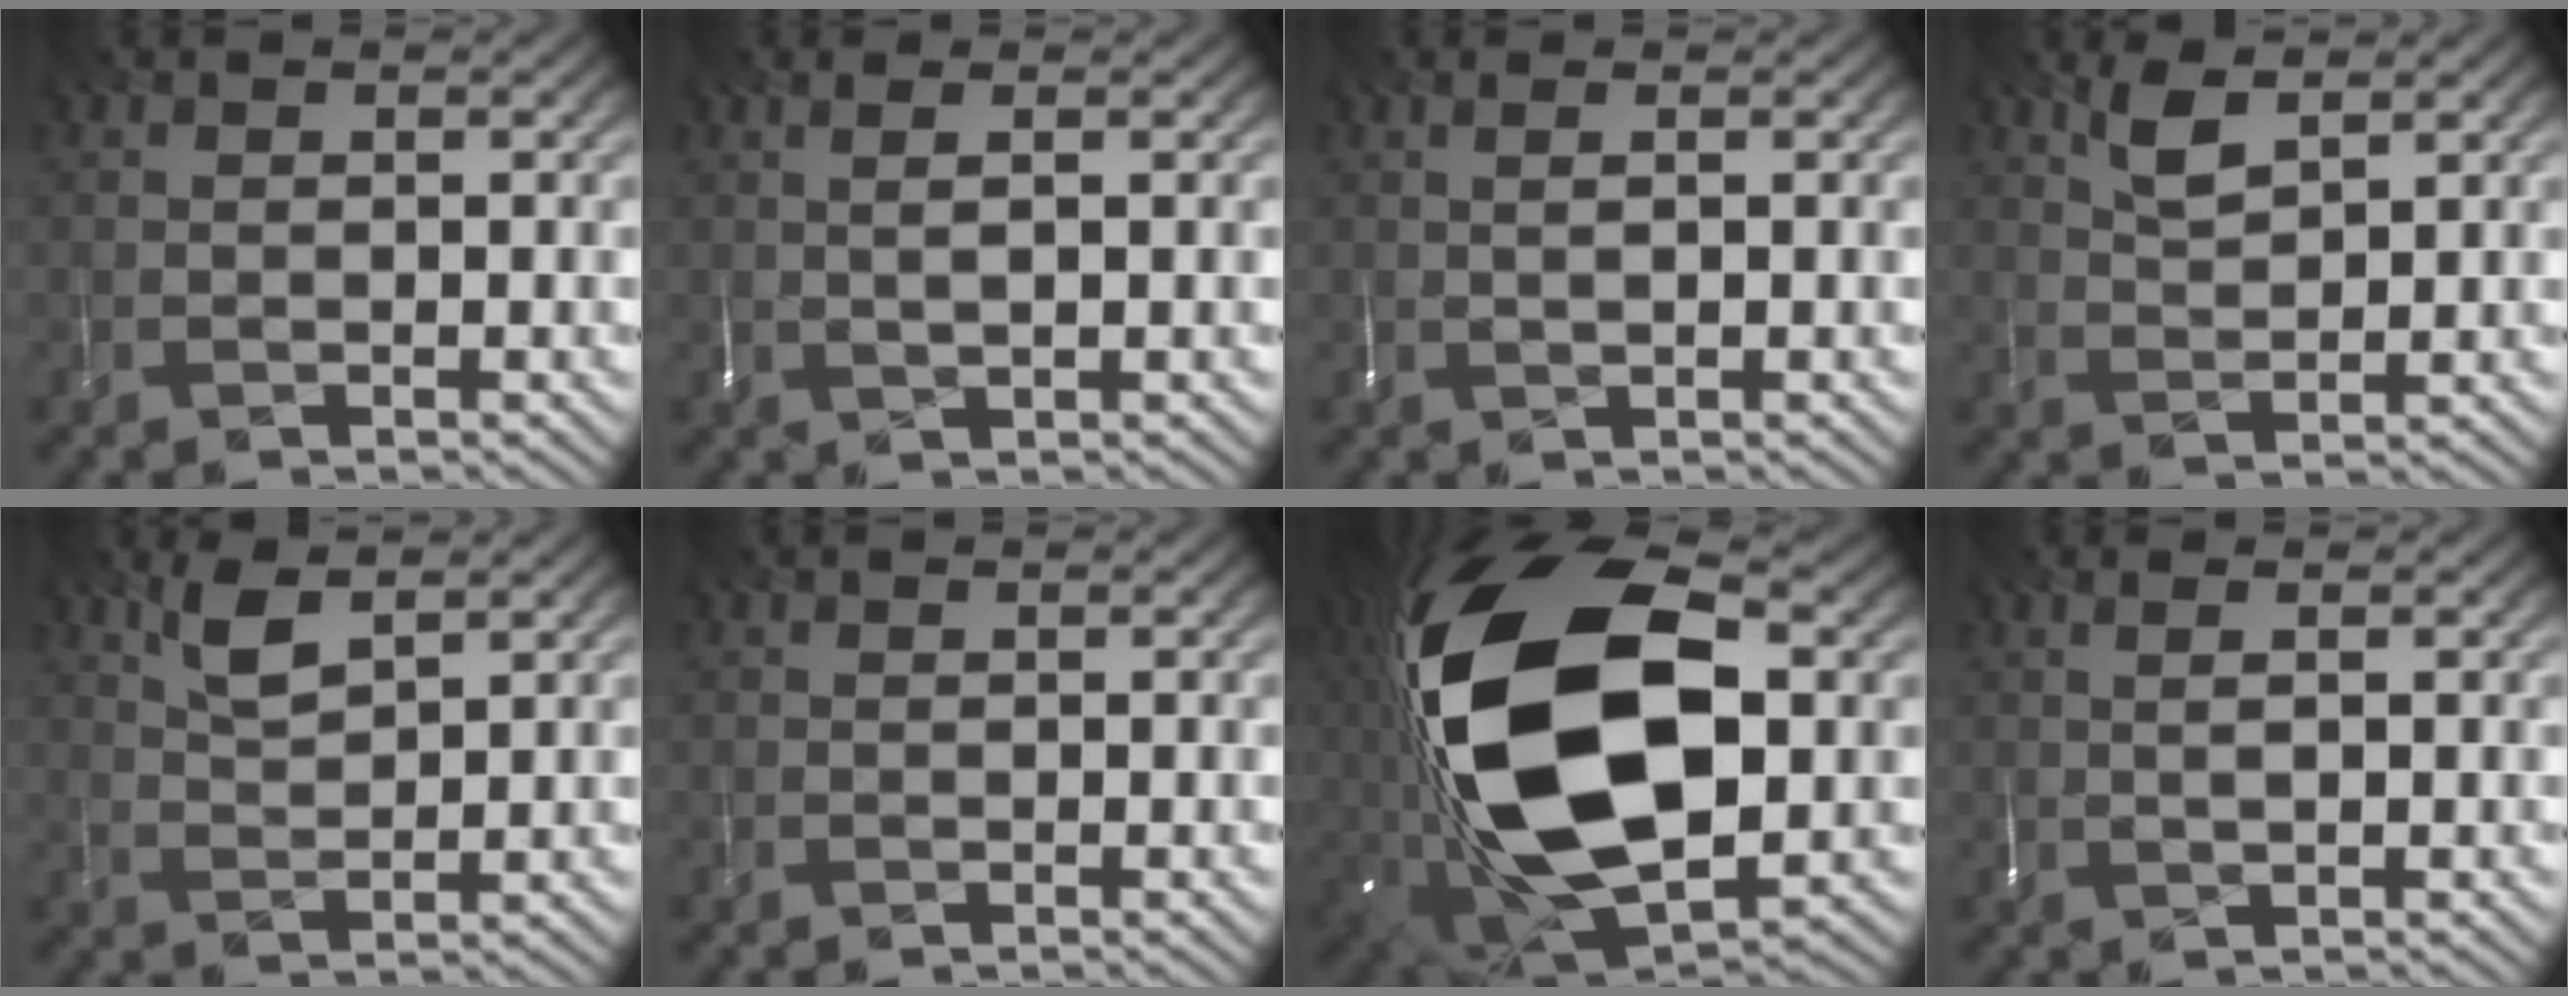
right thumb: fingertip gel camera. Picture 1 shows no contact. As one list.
[{"total": 2.1, "force": [0.6, 0.3, 2.0], "torque": [-0.040, 0.006, 0.013]}, {"total": 1.4, "force": [0.4, 0.1, 1.4], "torque": [-0.030, 0.006, 0.005]}, {"total": 3.5, "force": [2.4, 1.0, 2.4], "torque": [-0.061, -0.001, 0.051]}, {"total": 3.8, "force": [2.6, 1.1, 2.6], "torque": [-0.066, -0.002, 0.055]}, {"total": 0.0}, {"total": 23.4, "force": [0.4, 13.0, 19.4], "torque": [-0.422, -0.044, 0.005]}, {"total": 1.8, "force": [0.5, 0.2, 1.7], "torque": [-0.034, 0.006, 0.009]}]